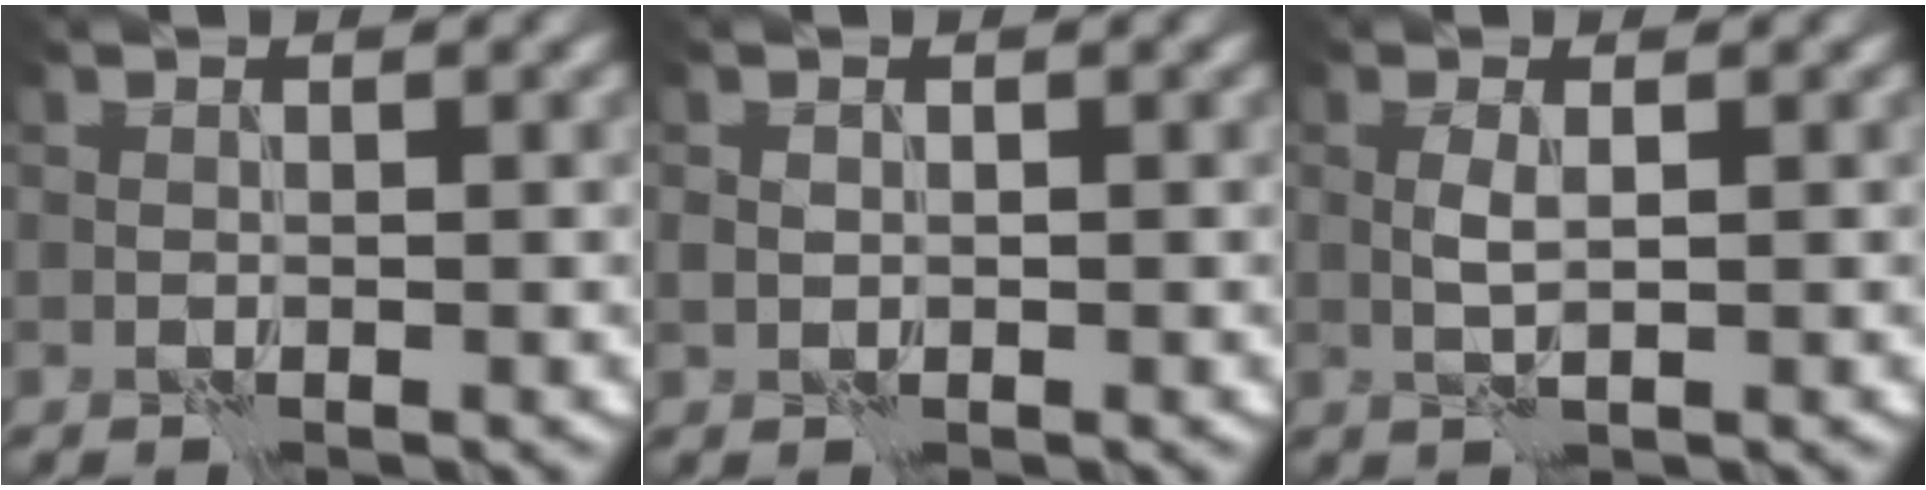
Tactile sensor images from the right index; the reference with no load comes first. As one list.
[{"total": 0.5, "force": [0.2, 0.4, 0.2], "torque": [-0.003, 0.000, 0.004]}, {"total": 1.3, "force": [0.3, 0.2, 1.3], "torque": [-0.030, 0.002, 0.006]}]